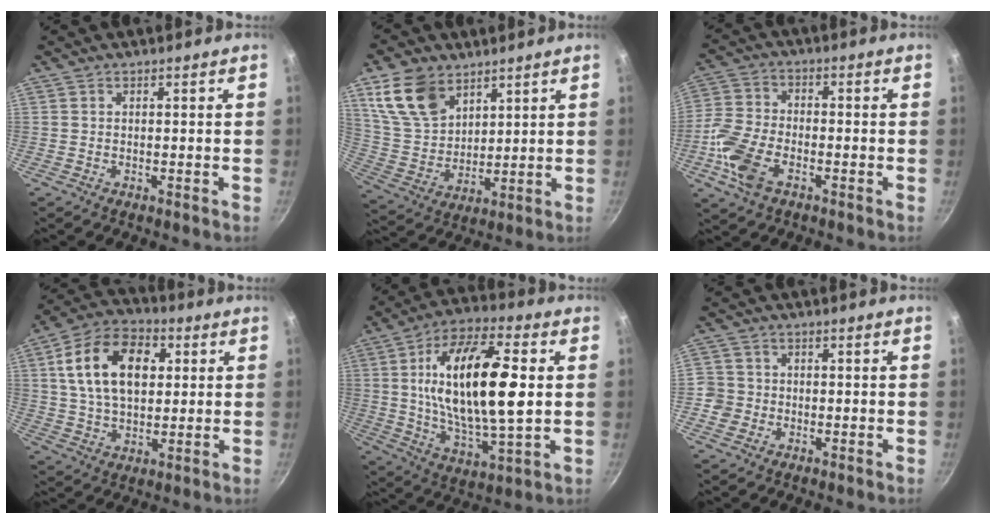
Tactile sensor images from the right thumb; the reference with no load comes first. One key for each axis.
{"total": 13.2, "fx": 7.5, "fy": 8.4, "fz": 6.8, "tx": -0.110, "ty": -0.030, "tz": 0.160}
{"total": 11.8, "fx": -4.7, "fy": 6.8, "fz": 8.4, "tx": -0.172, "ty": 0.024, "tz": -0.105}
{"total": 17.1, "fx": 4.0, "fy": 11.0, "fz": 12.5, "tx": -0.193, "ty": 0.009, "tz": 0.058}
{"total": 22.8, "fx": 3.0, "fy": 8.9, "fz": 20.7, "tx": -0.364, "ty": -0.001, "tz": 0.047}
{"total": 4.1, "fx": -1.4, "fy": 3.7, "fz": 0.8, "tx": 0.005, "ty": 0.018, "tz": -0.030}